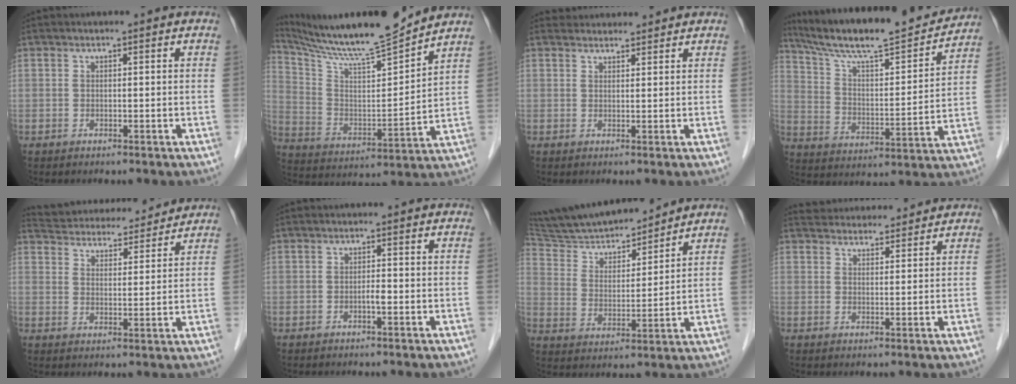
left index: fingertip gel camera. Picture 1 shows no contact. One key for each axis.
{"total": 16.1, "fx": 14.8, "fy": -0.9, "fz": 6.2, "tx": -0.125, "ty": -0.013, "tz": 0.260}
{"total": 3.7, "fx": 3.6, "fy": 0.8, "fz": -0.1, "tx": -0.002, "ty": 0.025, "tz": 0.051}
{"total": 20.6, "fx": 18.4, "fy": 1.7, "fz": 9.3, "tx": -0.159, "ty": -0.001, "tz": 0.286}
{"total": 15.4, "fx": 14.6, "fy": 3.0, "fz": 4.0, "tx": -0.069, "ty": 0.029, "tz": 0.216}
{"total": 1.0, "fx": -0.6, "fy": 0.1, "fz": 0.9, "tx": -0.014, "ty": 0.000, "tz": -0.012}
{"total": 15.1, "fx": 14.1, "fy": 1.9, "fz": 5.1, "tx": -0.095, "ty": 0.007, "tz": 0.250}
{"total": 9.1, "fx": 8.8, "fy": 1.7, "fz": 1.7, "tx": -0.021, "ty": 0.025, "tz": 0.121}